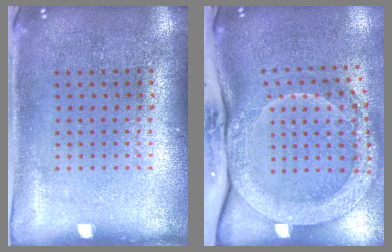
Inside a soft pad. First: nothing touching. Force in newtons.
{"total": 3.0, "press": 2.3, "slide": 1.9}